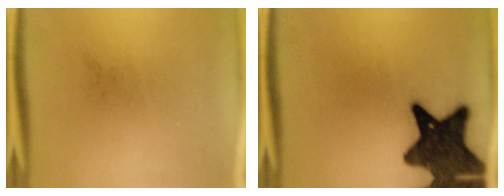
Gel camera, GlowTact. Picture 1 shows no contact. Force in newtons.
{"total": 15.3}